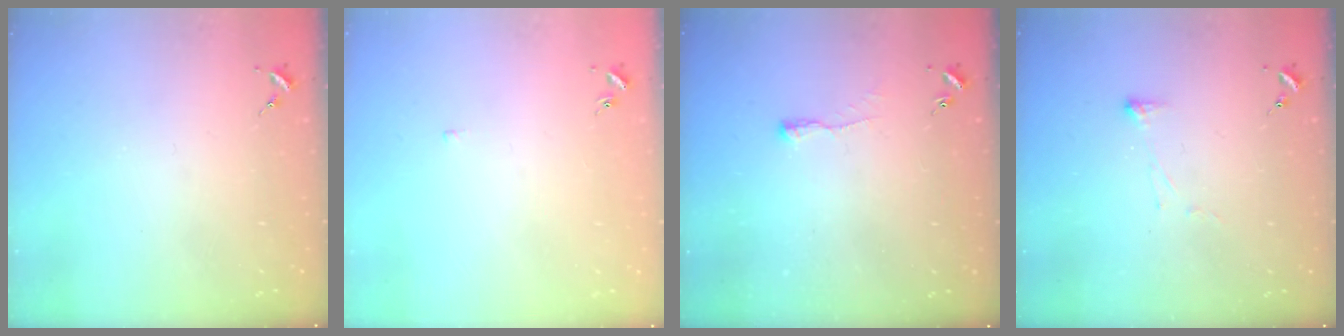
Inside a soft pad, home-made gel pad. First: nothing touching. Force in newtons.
{"total": 2.0, "press": 1.9, "slide": 0.4}
{"total": 3.4, "press": 3.4, "slide": 0.6}
{"total": 3.4, "press": 3.3, "slide": 0.7}